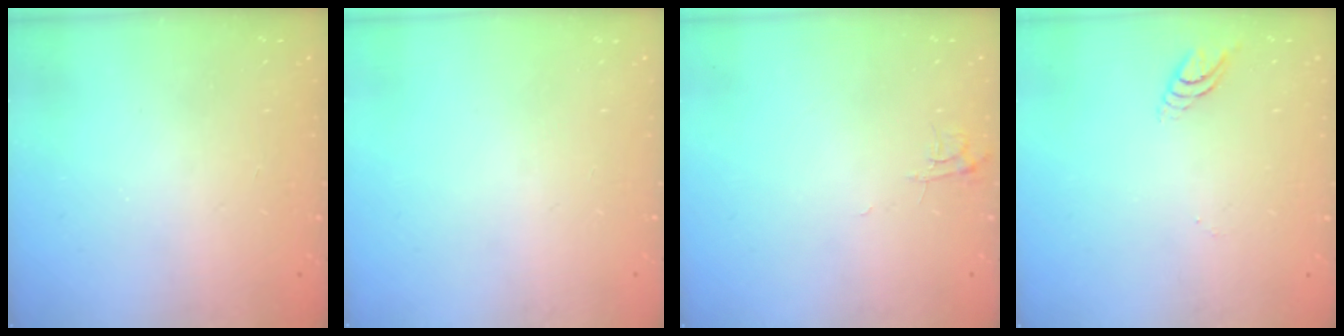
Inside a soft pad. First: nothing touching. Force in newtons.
{"total": 0.0}
{"total": 3.8, "press": 3.7, "slide": 0.7}
{"total": 4.4, "press": 4.4, "slide": 0.1}